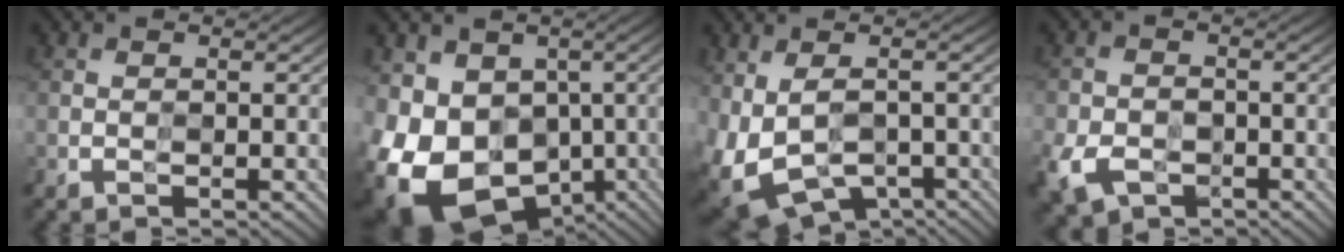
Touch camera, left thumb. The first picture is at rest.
{"total": 16.4, "force": [-5.1, 12.5, 9.3], "torque": [-0.212, -0.033, -0.065]}
{"total": 10.7, "force": [-3.3, 6.3, 8.0], "torque": [-0.180, -0.040, -0.035]}
{"total": 6.0, "force": [-3.1, 4.0, 3.2], "torque": [-0.080, -0.015, -0.061]}